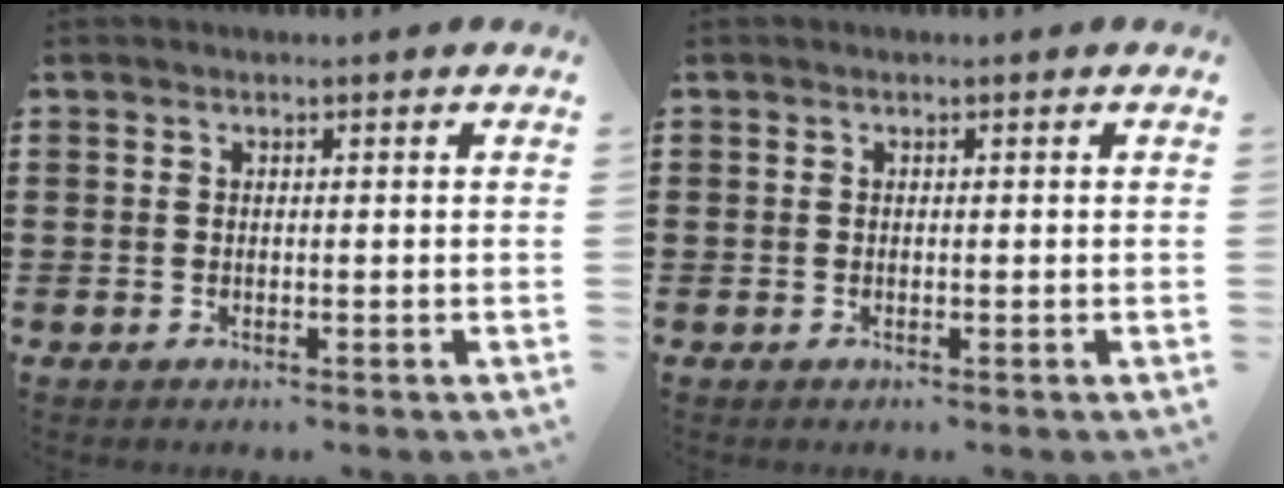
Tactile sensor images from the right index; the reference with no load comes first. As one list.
[{"total": 0.0}]